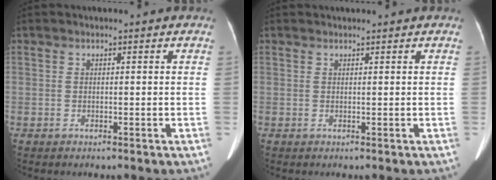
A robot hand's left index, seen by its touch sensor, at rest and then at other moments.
{"total": 1.5, "force": [1.4, 0.0, 0.4], "torque": [-0.006, 0.019, 0.022]}